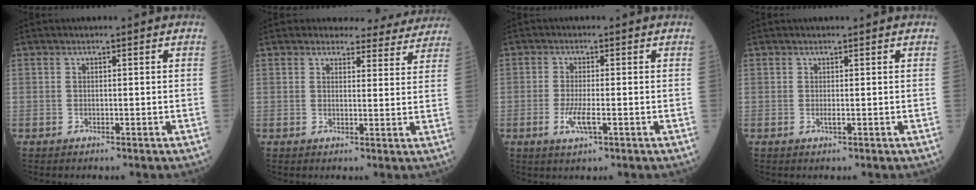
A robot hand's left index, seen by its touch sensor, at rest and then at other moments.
{"total": 8.9, "force": [8.5, 2.6, 0.8], "torque": [0.020, -0.005, 0.078]}
{"total": 3.1, "force": [-0.9, 0.5, 3.0], "torque": [-0.065, -0.007, -0.016]}
{"total": 1.3, "force": [0.9, 0.1, 0.9], "torque": [-0.017, 0.008, 0.014]}